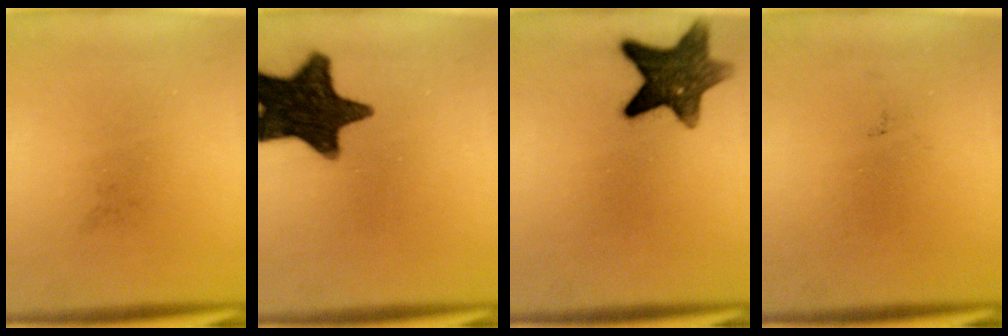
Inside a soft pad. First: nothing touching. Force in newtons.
{"total": 16.3}
{"total": 10.7}
{"total": 0.0}